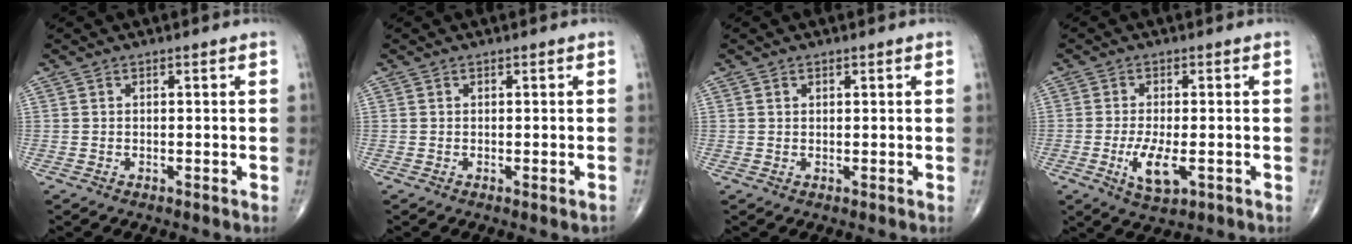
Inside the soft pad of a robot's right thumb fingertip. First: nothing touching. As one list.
[{"total": 1.0, "force": [-0.4, 0.2, 0.8], "torque": [-0.010, -0.004, -0.004]}, {"total": 0.6, "force": [0.4, 0.5, 0.2], "torque": [0.001, -0.003, 0.006]}, {"total": 6.3, "force": [-1.9, 2.5, 5.5], "torque": [-0.104, -0.011, -0.028]}]